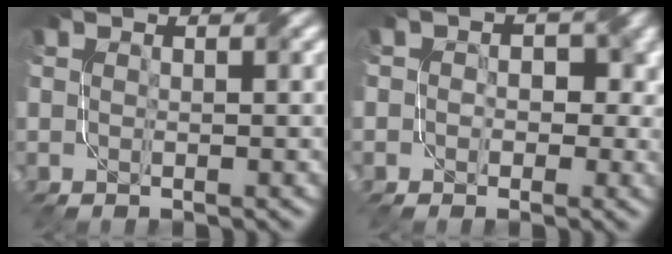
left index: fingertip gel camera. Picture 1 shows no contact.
{"total": 4.7, "force": [0.7, 3.8, 2.7], "torque": [-0.005, 0.010, -0.014]}